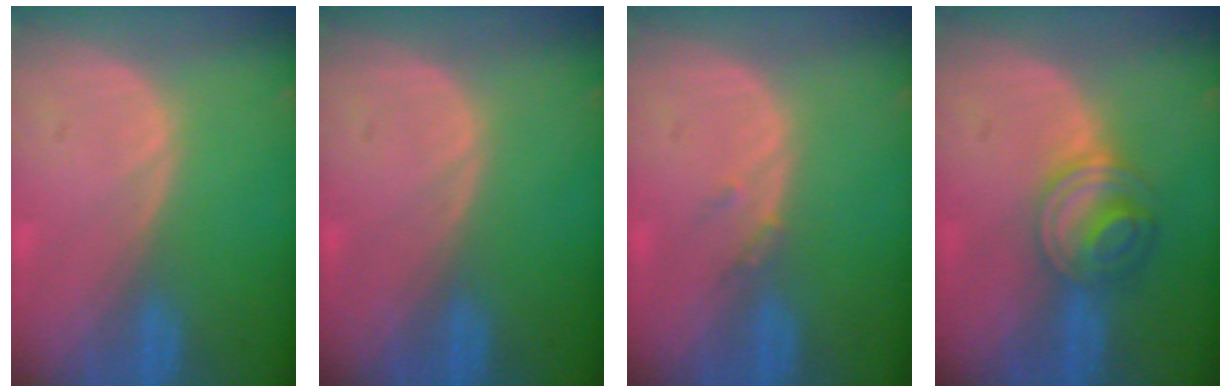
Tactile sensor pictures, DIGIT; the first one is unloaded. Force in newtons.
{"total": 0.0}
{"total": 1.3, "press": 1.1, "slide": 0.7}
{"total": 5.8, "press": 5.5, "slide": 1.9}